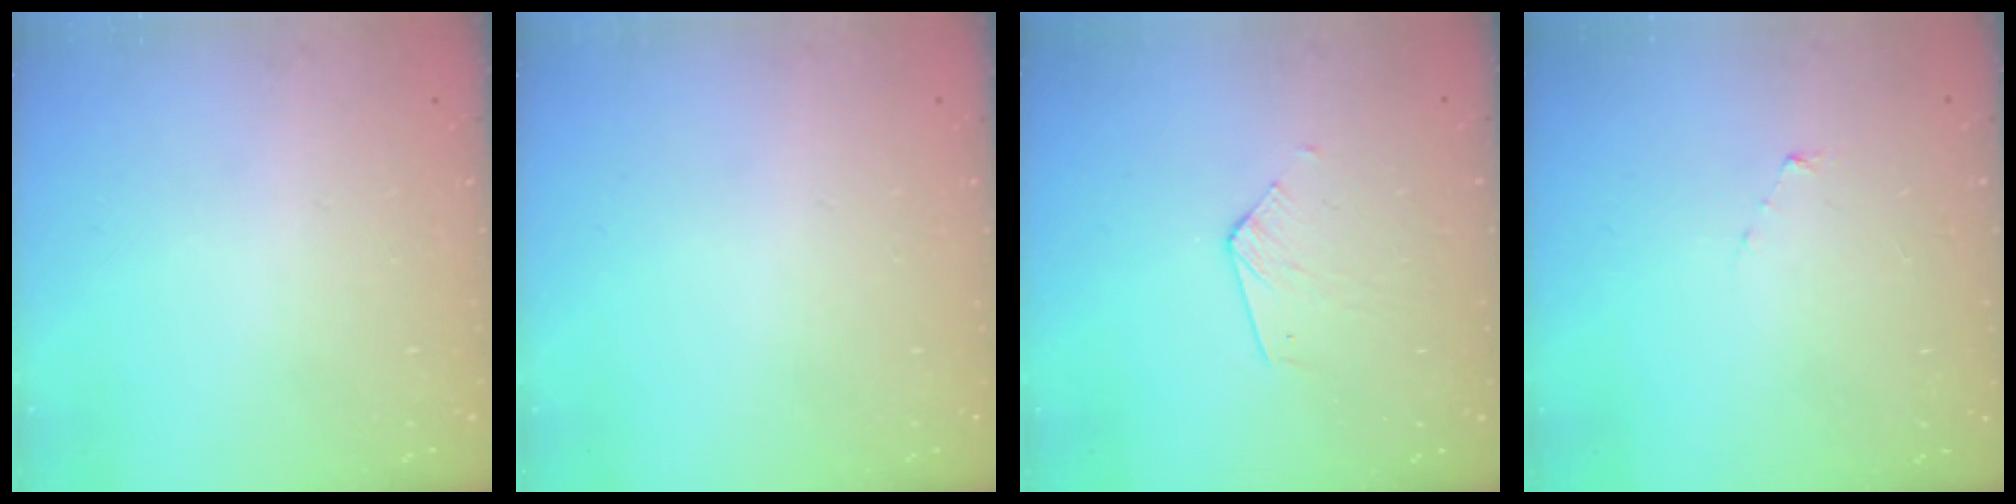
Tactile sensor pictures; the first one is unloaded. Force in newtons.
{"total": 0.0}
{"total": 3.5, "press": 3.5, "slide": 0.4}
{"total": 3.2, "press": 3.2, "slide": 0.3}